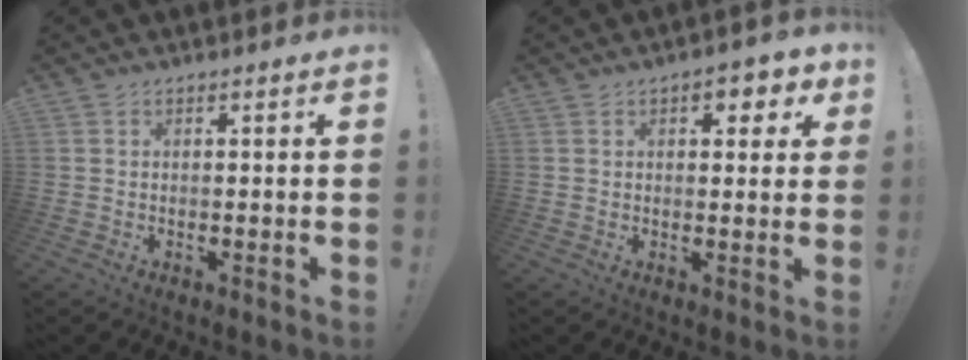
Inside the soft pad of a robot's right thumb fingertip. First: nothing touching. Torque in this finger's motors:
{"motor_torque": [0.19, 1.55, 0.46, 0.23, 0.00]}